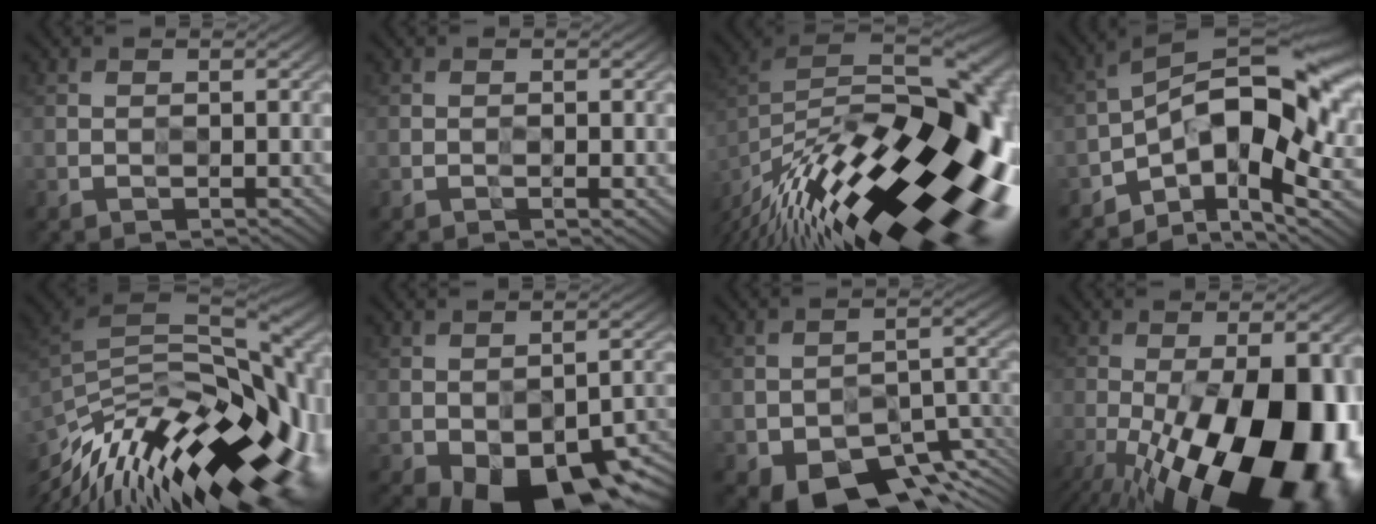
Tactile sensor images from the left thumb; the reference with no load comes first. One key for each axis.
{"total": 1.0, "fx": -0.1, "fy": 0.3, "fz": 0.9, "tx": -0.014, "ty": -0.002, "tz": -0.001}
{"total": 18.7, "fx": -9.9, "fy": 6.0, "fz": 14.7, "tx": -0.263, "ty": 0.006, "tz": -0.161}
{"total": 12.9, "fx": -3.1, "fy": 5.7, "fz": 11.2, "tx": -0.174, "ty": 0.006, "tz": -0.066}
{"total": 16.3, "fx": -7.8, "fy": 6.0, "fz": 13.0, "tx": -0.249, "ty": 0.008, "tz": -0.131}
{"total": 12.8, "fx": -6.7, "fy": 6.9, "fz": 8.5, "tx": -0.124, "ty": -0.033, "tz": -0.087}
{"total": 9.9, "fx": -6.8, "fy": 4.4, "fz": 5.6, "tx": -0.075, "ty": -0.014, "tz": -0.109}
{"total": 22.1, "fx": -8.7, "fy": 9.5, "fz": 17.9, "tx": -0.265, "ty": -0.056, "tz": -0.105}